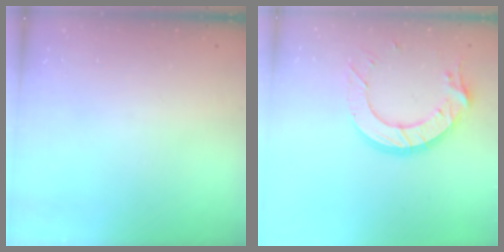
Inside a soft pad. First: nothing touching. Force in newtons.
{"total": 13.4, "press": 13.3, "slide": 0.8}